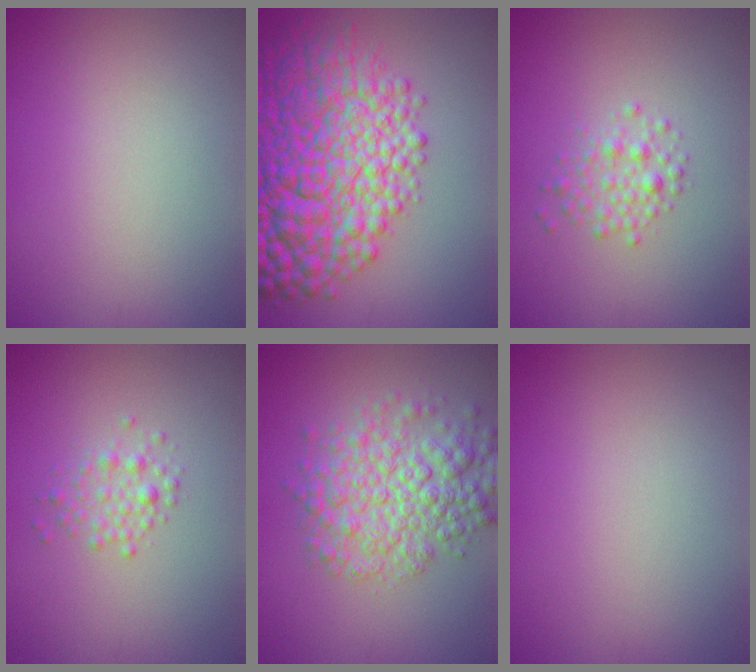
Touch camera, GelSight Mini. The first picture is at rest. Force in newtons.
{"total": 13.0, "press": 13.0, "slide": 0.4}
{"total": 2.0, "press": 2.0, "slide": 0.0}
{"total": 1.7, "press": 1.7, "slide": 0.0}
{"total": 6.1, "press": 6.1, "slide": 0.1}
{"total": 0.0}